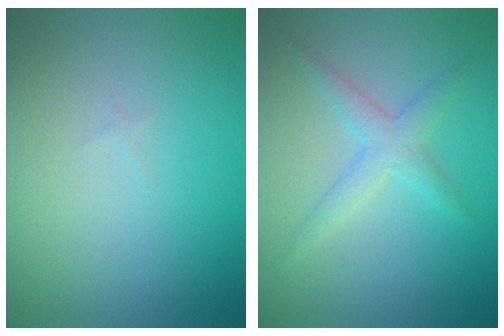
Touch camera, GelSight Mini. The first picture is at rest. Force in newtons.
{"total": 2.2, "press": 2.2, "slide": 0.1}